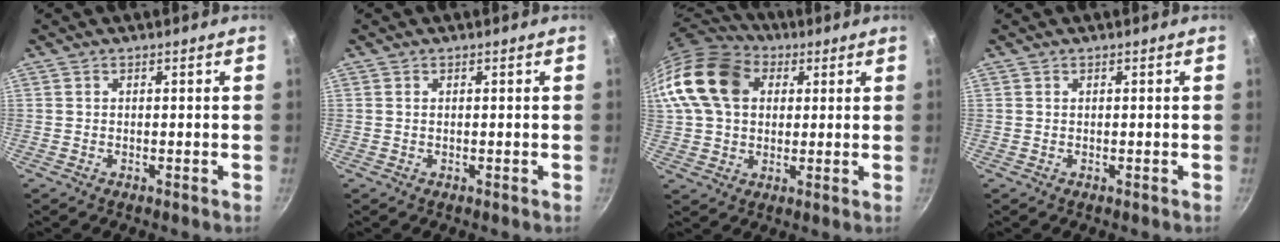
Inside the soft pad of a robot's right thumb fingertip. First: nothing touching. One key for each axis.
{"total": 0.0}
{"total": 16.8, "fx": 4.3, "fy": 12.4, "fz": 10.4, "tx": -0.187, "ty": 0.018, "tz": 0.065}
{"total": 0.0}